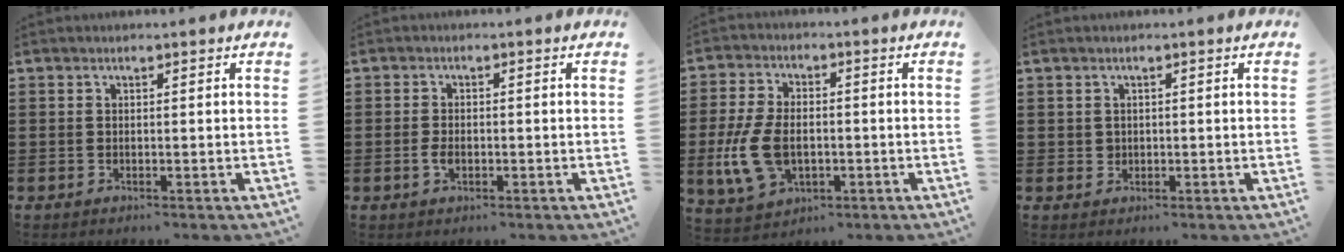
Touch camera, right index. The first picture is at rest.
{"total": 2.0, "force": [-0.6, 1.1, 1.5], "torque": [-0.036, -0.001, -0.013]}
{"total": 9.0, "force": [-1.6, 5.6, 6.8], "torque": [-0.167, 0.001, -0.034]}
{"total": 1.0, "force": [0.4, 1.0, 0.2], "torque": [-0.008, 0.003, 0.008]}